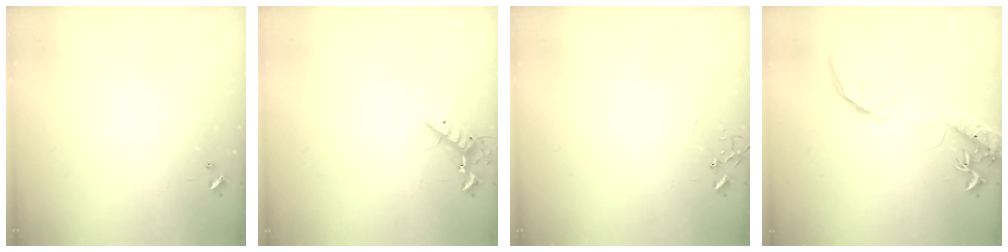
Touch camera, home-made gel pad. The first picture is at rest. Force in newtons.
{"total": 8.5, "press": 8.4, "slide": 1.5}
{"total": 0.0}
{"total": 16.5, "press": 16.2, "slide": 2.8}